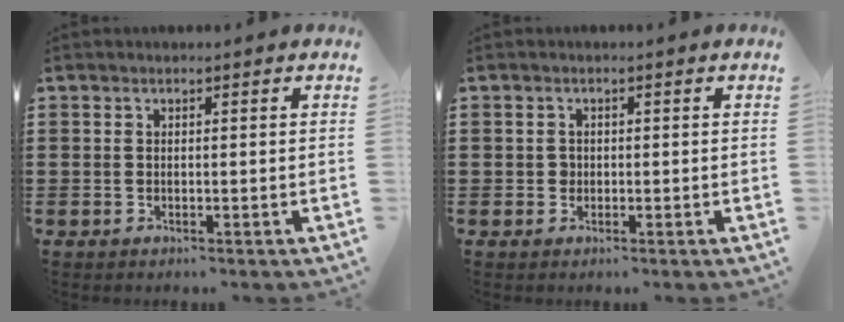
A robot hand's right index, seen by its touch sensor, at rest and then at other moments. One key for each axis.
{"total": 1.0, "fx": 0.1, "fy": 1.0, "fz": 0.3, "tx": -0.006, "ty": 0.006, "tz": 0.001}